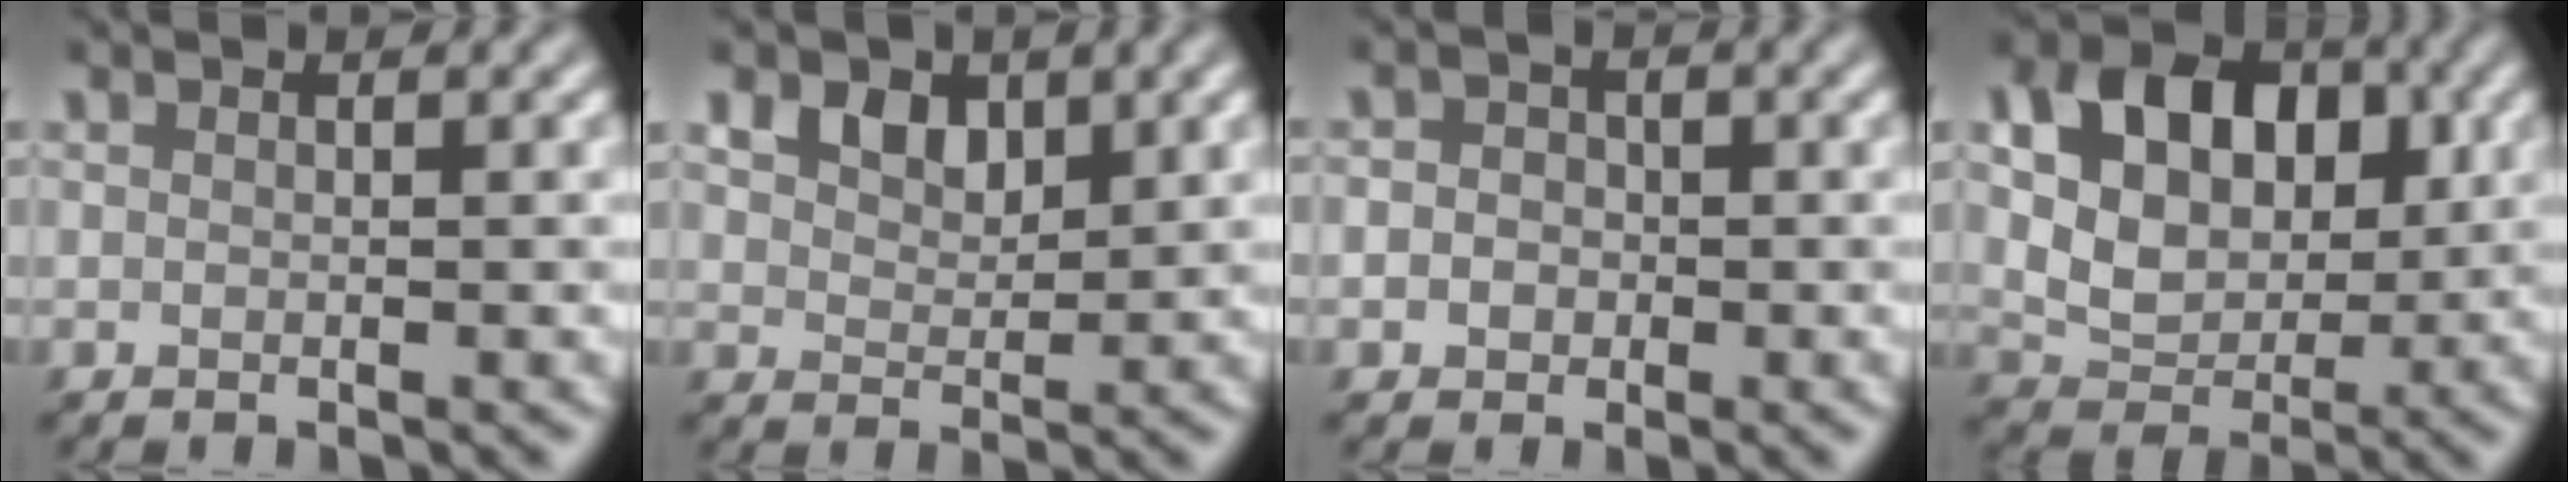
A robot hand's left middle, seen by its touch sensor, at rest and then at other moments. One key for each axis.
{"total": 4.2, "fx": 2.5, "fy": 2.7, "fz": 1.9, "tx": -0.054, "ty": -0.002, "tz": 0.044}
{"total": 2.9, "fx": -0.1, "fy": 2.7, "fz": 1.0, "tx": 0.012, "ty": 0.017, "tz": -0.033}
{"total": 10.2, "fx": 2.8, "fy": 7.5, "fz": 6.4, "tx": -0.114, "ty": 0.025, "tz": 0.041}